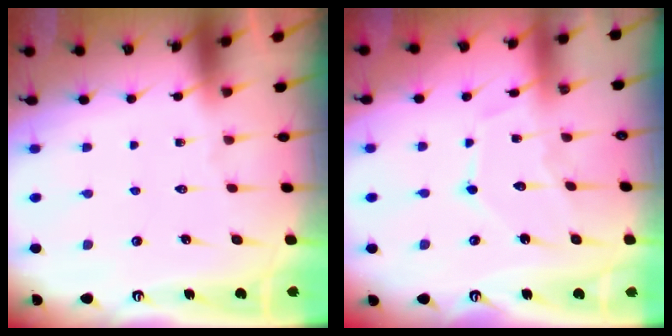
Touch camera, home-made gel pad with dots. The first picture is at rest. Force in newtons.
{"total": 10.4, "press": 10.4, "slide": 0.5}